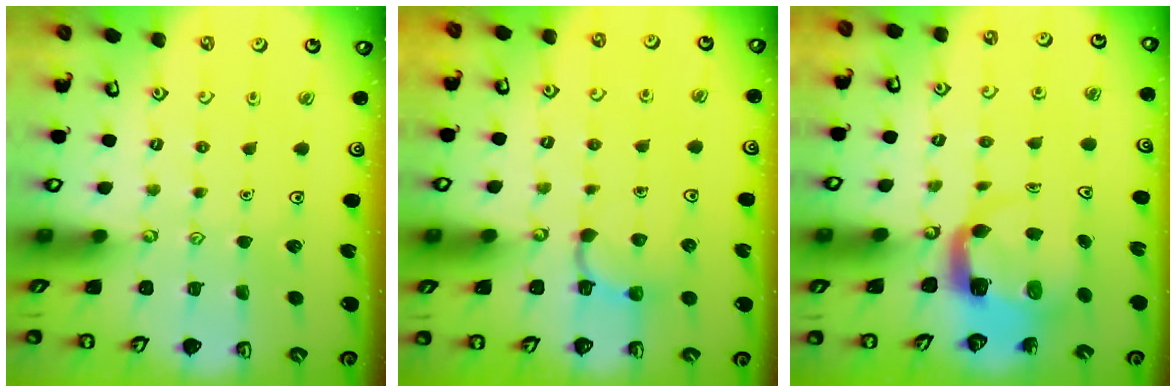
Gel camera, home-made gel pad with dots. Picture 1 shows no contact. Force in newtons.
{"total": 3.0, "press": 2.9, "slide": 0.7}
{"total": 4.6, "press": 4.6, "slide": 0.5}